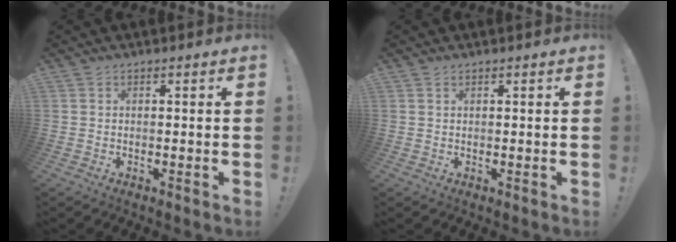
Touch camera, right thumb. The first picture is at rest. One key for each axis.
{"total": 0.6, "fx": 0.4, "fy": 0.2, "fz": 0.3, "tx": -0.004, "ty": 0.000, "tz": 0.008}